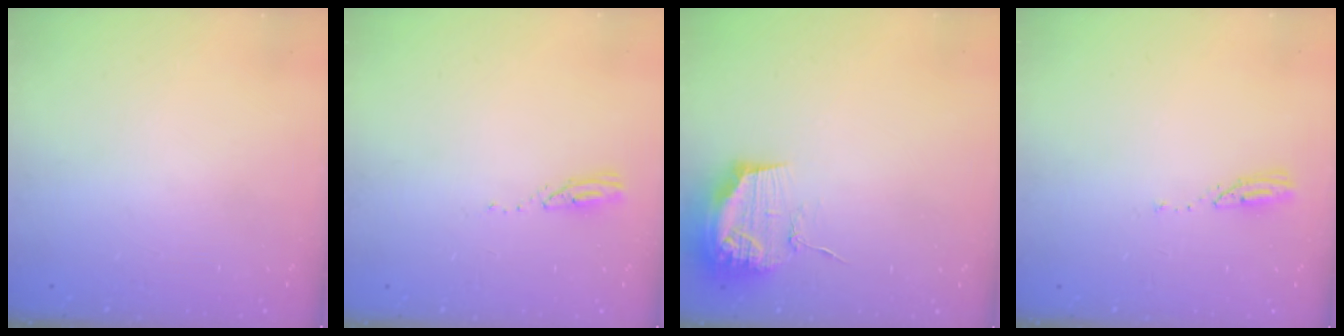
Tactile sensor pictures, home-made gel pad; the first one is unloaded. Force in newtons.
{"total": 3.2, "press": 3.2, "slide": 0.2}
{"total": 15.6, "press": 15.6, "slide": 0.1}
{"total": 3.0, "press": 2.9, "slide": 0.3}